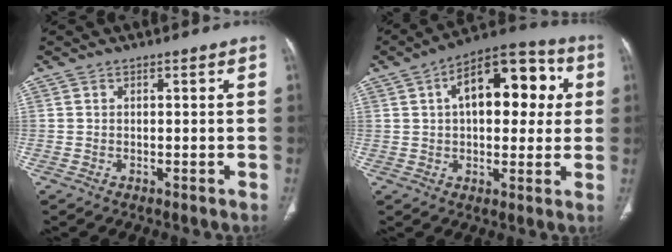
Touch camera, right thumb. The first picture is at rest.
{"total": 17.8, "force": [4.2, 9.6, 14.4], "torque": [-0.164, 0.027, 0.054]}